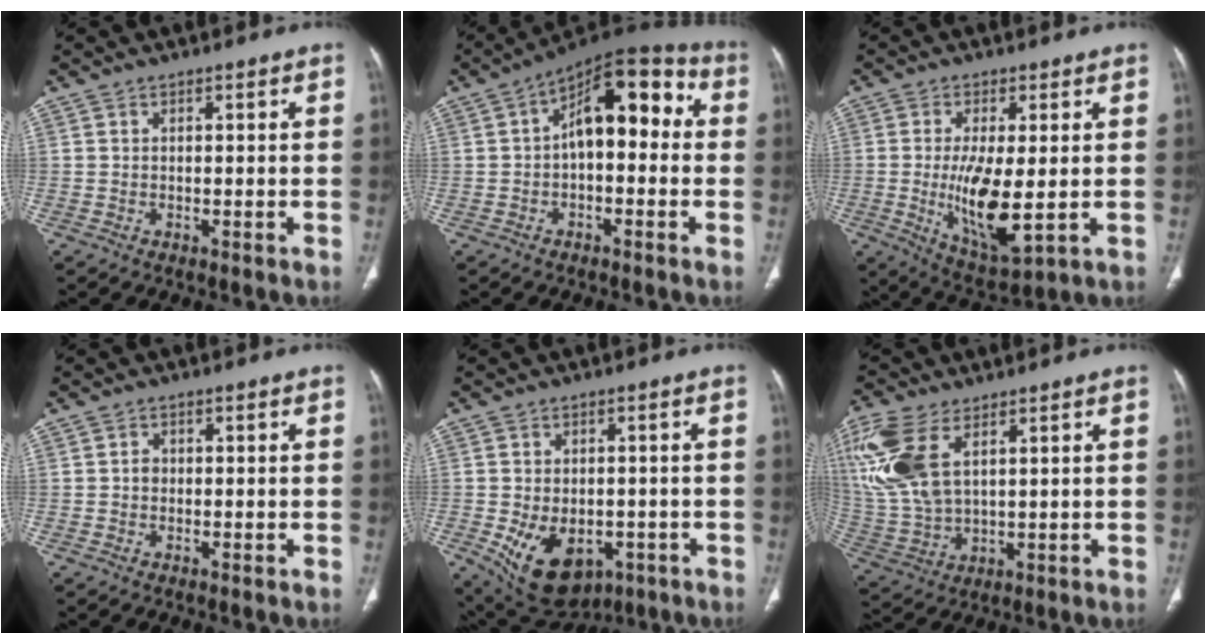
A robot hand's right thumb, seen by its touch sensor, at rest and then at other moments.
{"total": 14.2, "force": [1.1, 7.4, 12.0], "torque": [-0.141, 0.046, 0.004]}
{"total": 12.2, "force": [-1.2, 4.2, 11.4], "torque": [-0.205, -0.025, -0.006]}
{"total": 1.1, "force": [-0.1, 1.0, 0.5], "torque": [-0.002, 0.005, -0.004]}
{"total": 13.3, "force": [-4.8, 8.9, 8.6], "torque": [-0.130, 0.003, -0.051]}
{"total": 16.3, "force": [6.6, 8.6, 12.2], "torque": [-0.293, -0.012, 0.141]}